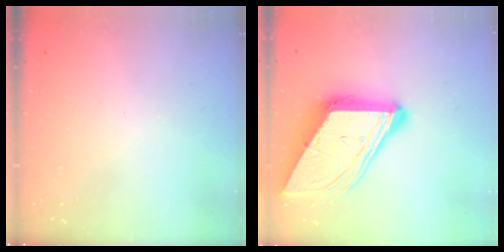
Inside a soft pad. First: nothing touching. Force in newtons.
{"total": 18.6, "press": 18.5, "slide": 2.0}